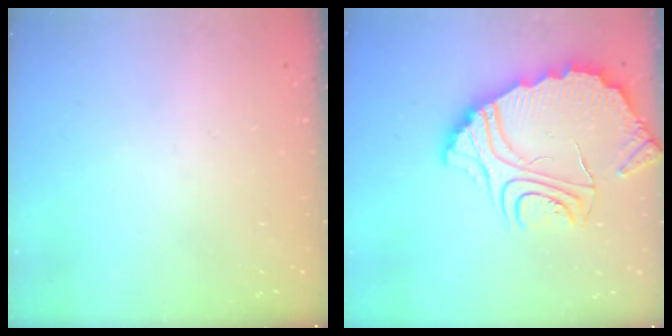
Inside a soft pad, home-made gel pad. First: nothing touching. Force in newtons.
{"total": 12.4, "press": 12.4, "slide": 1.2}